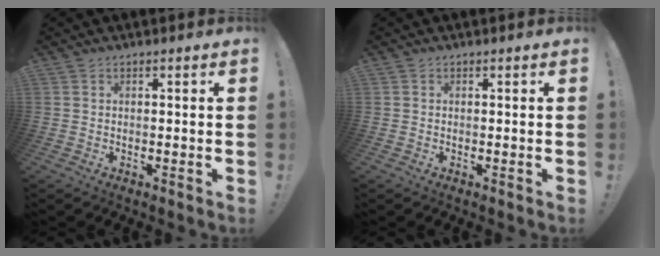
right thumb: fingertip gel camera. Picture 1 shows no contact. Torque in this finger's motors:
{"motor_torque": [-0.21, 0.00, 0.16, -0.06, -0.04]}